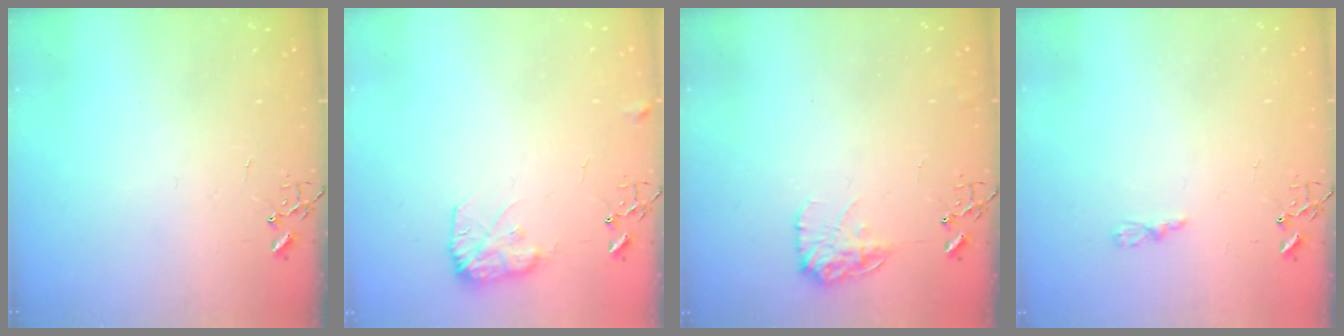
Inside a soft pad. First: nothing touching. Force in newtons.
{"total": 9.2, "press": 9.2, "slide": 0.3}
{"total": 11.4, "press": 11.3, "slide": 0.4}
{"total": 3.2, "press": 3.1, "slide": 0.4}